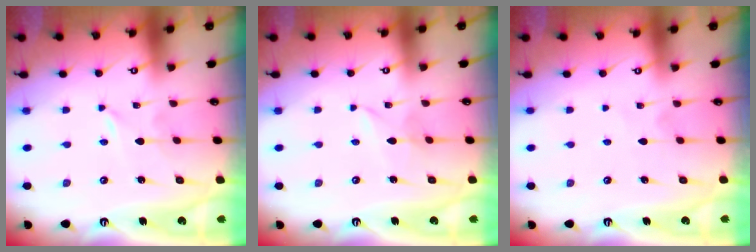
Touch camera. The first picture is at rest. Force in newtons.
{"total": 1.6, "press": 1.5, "slide": 0.2}
{"total": 2.9, "press": 2.9, "slide": 0.3}